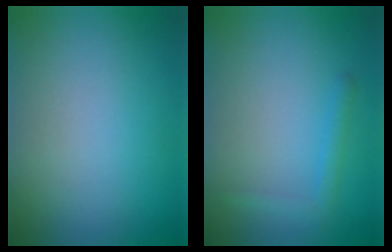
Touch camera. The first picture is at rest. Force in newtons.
{"total": 1.5, "press": 1.5, "slide": 0.1}